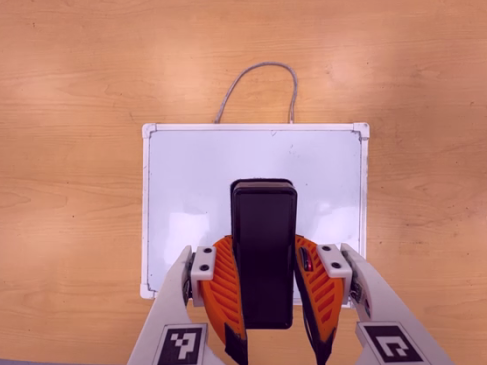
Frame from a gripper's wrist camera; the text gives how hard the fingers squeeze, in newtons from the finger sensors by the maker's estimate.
{"total": 8.6, "left": 6.7, "right": 10.6}